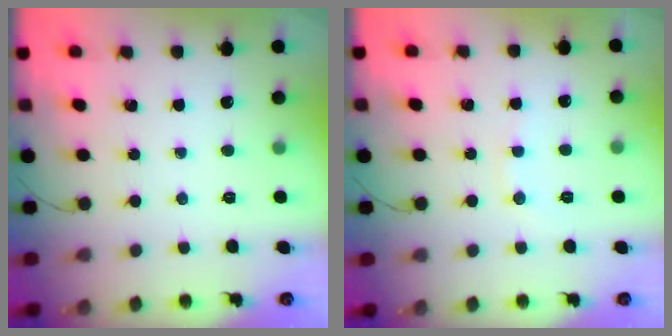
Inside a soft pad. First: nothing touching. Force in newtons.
{"total": 5.4, "press": 5.3, "slide": 1.4}